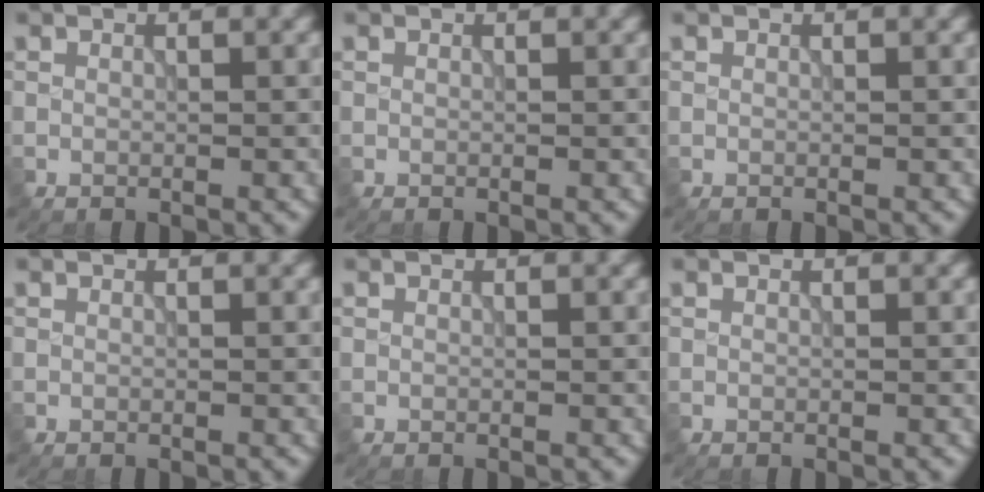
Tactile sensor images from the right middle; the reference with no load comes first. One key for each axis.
{"total": 0.0}
{"total": 0.0}
{"total": 0.0}
{"total": 0.0}
{"total": 0.0}